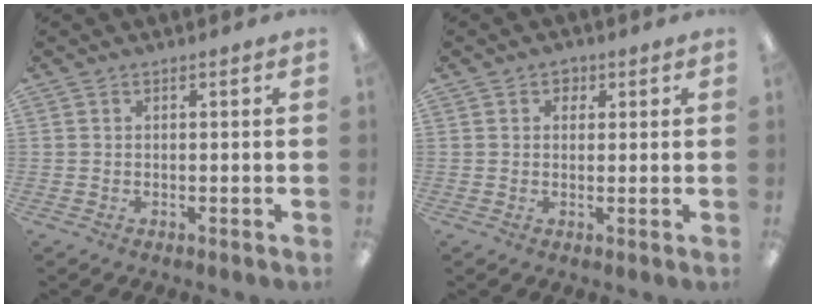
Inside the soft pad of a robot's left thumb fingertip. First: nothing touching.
{"total": 2.3, "force": [1.2, 1.8, 0.9], "torque": [0.003, -0.004, 0.015]}